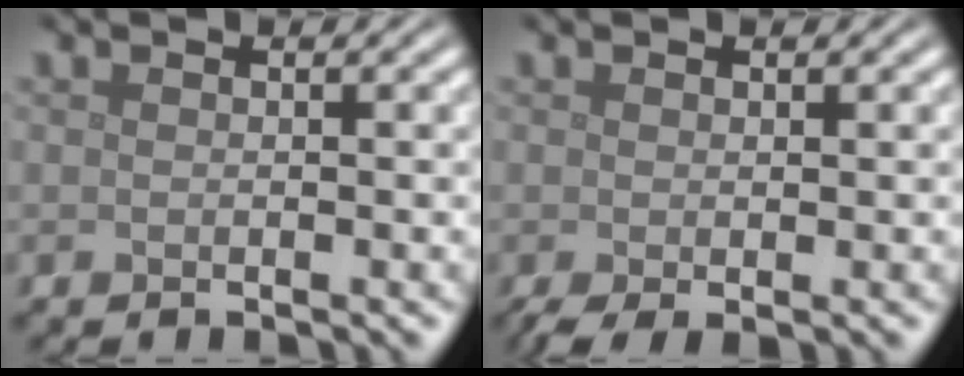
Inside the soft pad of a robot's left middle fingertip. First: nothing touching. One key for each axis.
{"total": 1.2, "fx": -0.2, "fy": 0.3, "fz": 1.1, "tx": -0.029, "ty": -0.011, "tz": -0.004}